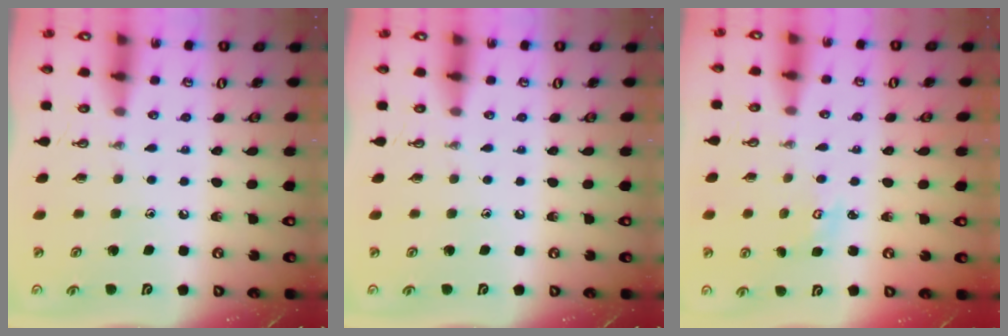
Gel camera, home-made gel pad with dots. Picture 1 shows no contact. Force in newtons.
{"total": 0.0}
{"total": 2.5, "press": 2.4, "slide": 0.3}